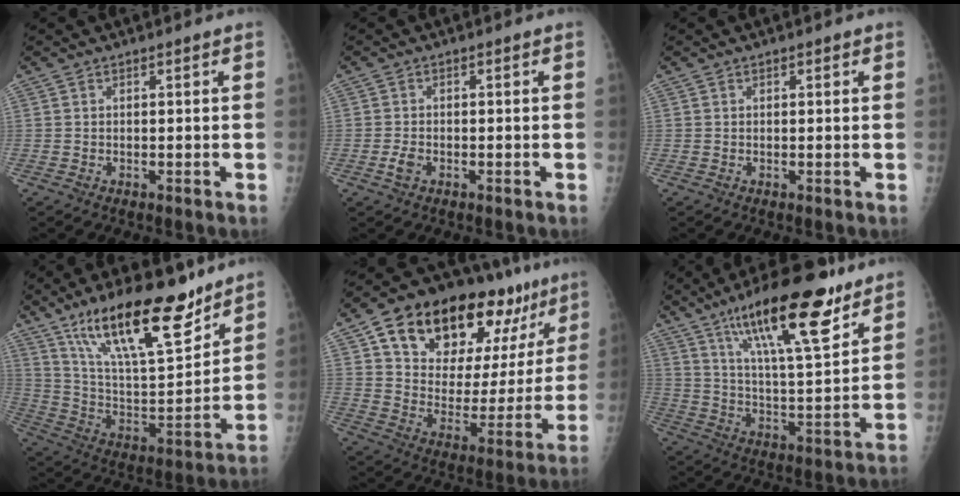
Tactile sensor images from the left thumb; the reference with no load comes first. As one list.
[{"total": 2.3, "force": [-1.0, 1.4, 1.5], "torque": [-0.031, 0.004, -0.020]}, {"total": 0.9, "force": [0.4, 0.6, 0.6], "torque": [-0.001, 0.001, 0.003]}, {"total": 23.7, "force": [15.9, 7.5, 15.8], "torque": [-0.235, -0.069, 0.279]}, {"total": 27.7, "force": [15.9, 13.9, 18.0], "torque": [-0.226, -0.024, 0.248]}, {"total": 21.6, "force": [13.3, 5.7, 16.0], "torque": [-0.242, -0.053, 0.223]}]